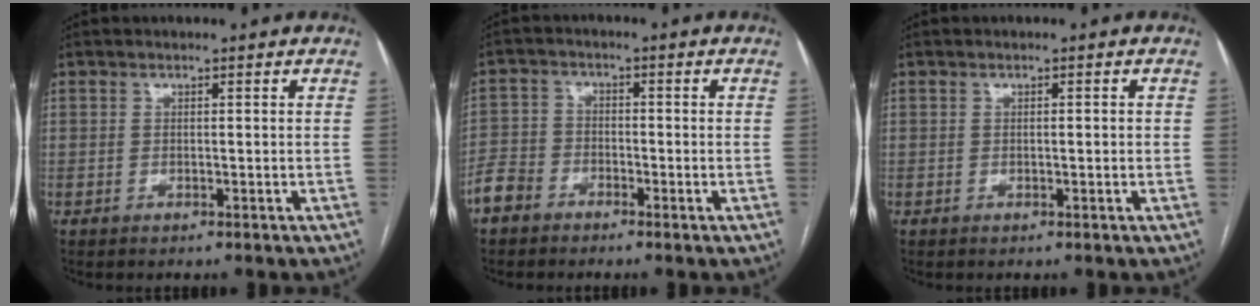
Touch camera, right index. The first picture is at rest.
{"total": 4.2, "force": [-3.1, 2.8, 0.6], "torque": [-0.015, 0.013, -0.071]}
{"total": 0.9, "force": [0.0, 0.2, 0.9], "torque": [-0.014, 0.001, 0.001]}